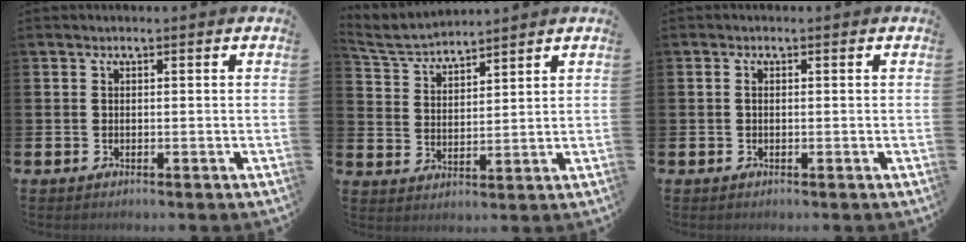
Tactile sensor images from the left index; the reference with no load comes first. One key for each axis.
{"total": 4.8, "fx": 4.7, "fy": 0.6, "fz": 0.5, "tx": -0.035, "ty": -0.024, "tz": 0.084}
{"total": 0.5, "fx": -0.1, "fy": 0.3, "fz": 0.4, "tx": -0.016, "ty": 0.007, "tz": -0.002}